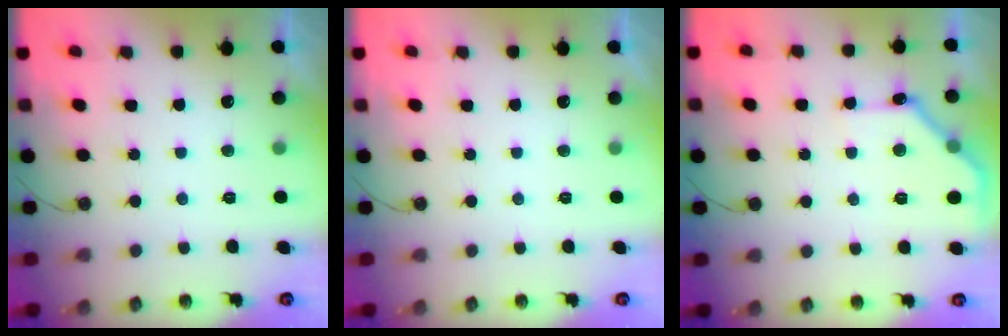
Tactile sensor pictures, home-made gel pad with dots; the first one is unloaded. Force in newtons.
{"total": 0.0}
{"total": 11.7, "press": 11.7, "slide": 0.2}